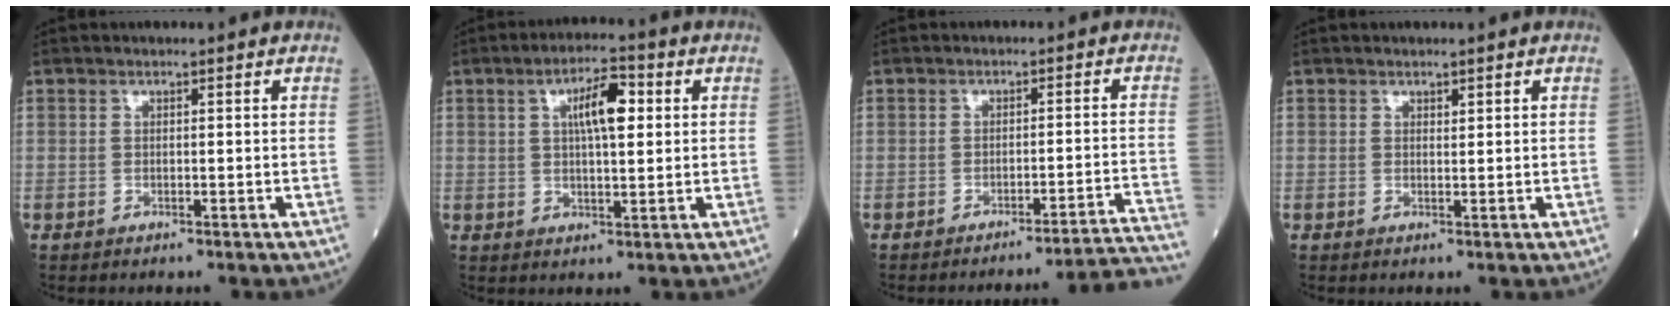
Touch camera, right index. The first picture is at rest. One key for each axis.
{"total": 7.0, "fx": 2.0, "fy": 1.8, "fz": 6.5, "tx": -0.109, "ty": 0.013, "tz": 0.032}
{"total": 11.2, "fx": -10.6, "fy": -3.1, "fz": 1.6, "tx": 0.016, "ty": -0.008, "tz": -0.133}
{"total": 0.6, "fx": 0.5, "fy": 0.2, "fz": 0.3, "tx": -0.003, "ty": -0.004, "tz": 0.007}